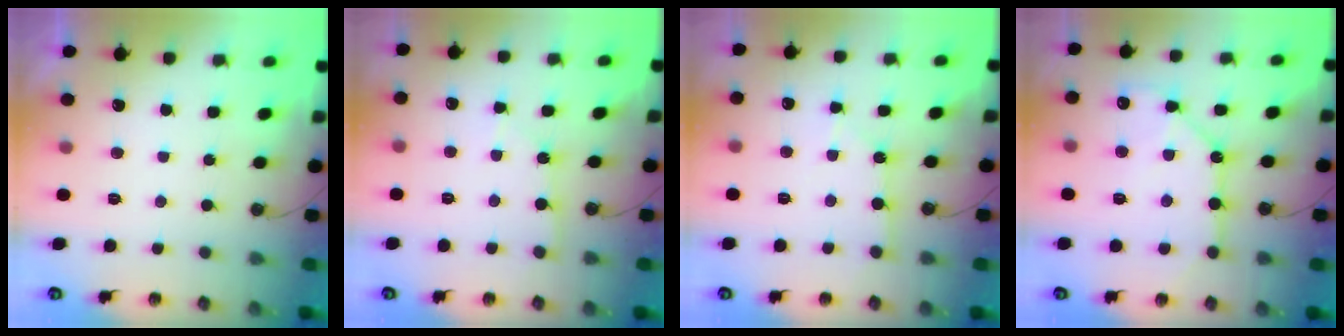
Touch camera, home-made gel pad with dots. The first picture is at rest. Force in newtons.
{"total": 3.8, "press": 3.8, "slide": 0.5}
{"total": 3.6, "press": 3.6, "slide": 0.4}
{"total": 11.1, "press": 11.1, "slide": 1.1}